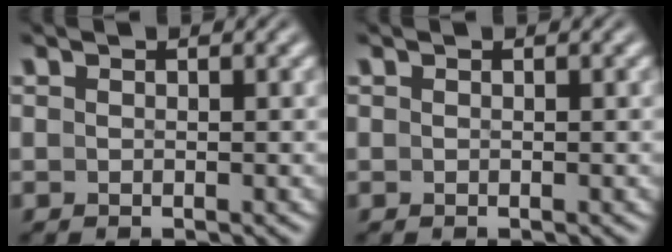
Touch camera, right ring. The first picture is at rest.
{"total": 0.0}